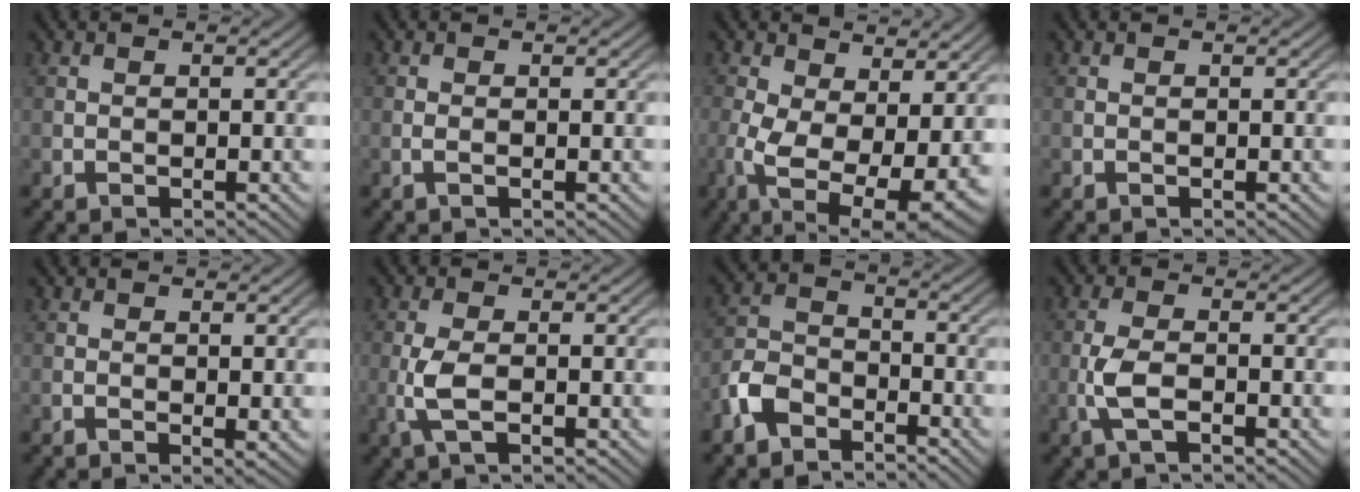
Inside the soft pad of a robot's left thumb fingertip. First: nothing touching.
{"total": 0.8, "force": [-0.2, 0.1, 0.8], "torque": [-0.018, -0.001, -0.004]}
{"total": 12.4, "force": [-1.9, 6.3, 10.5], "torque": [-0.224, -0.030, -0.025]}
{"total": 0.0}
{"total": 1.1, "force": [0.1, 0.4, 1.1], "torque": [-0.019, -0.007, 0.002]}
{"total": 3.9, "force": [-0.9, 1.4, 3.6], "torque": [-0.089, -0.001, -0.024]}
{"total": 5.5, "force": [-3.9, 2.9, 2.6], "torque": [-0.060, 0.000, -0.094]}
{"total": 4.0, "force": [-1.3, 1.3, 3.5], "torque": [-0.085, 0.001, -0.035]}